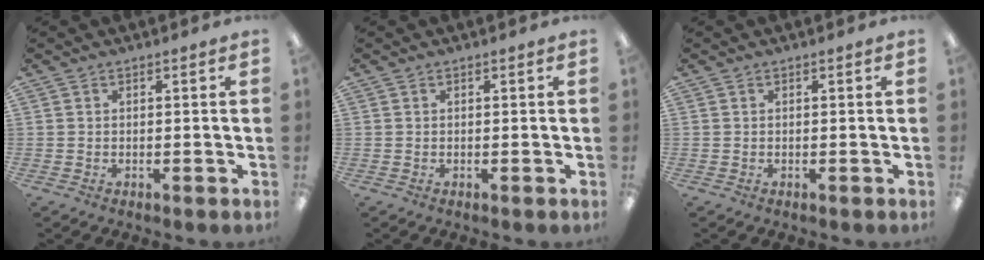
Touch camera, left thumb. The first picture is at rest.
{"total": 0.0}
{"total": 0.0}